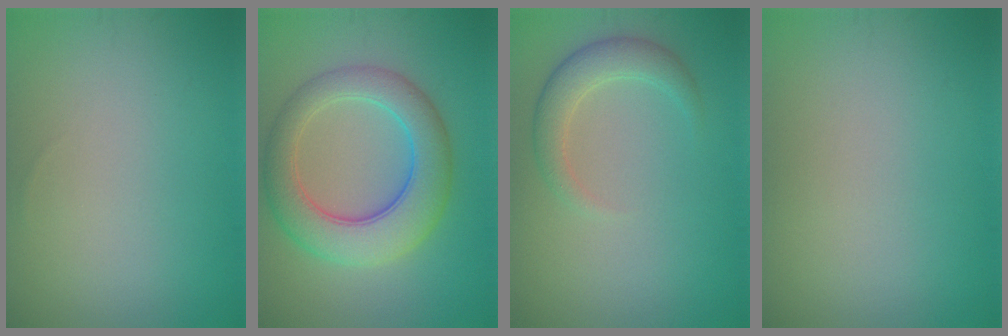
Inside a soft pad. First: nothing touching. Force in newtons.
{"total": 6.8, "press": 6.8, "slide": 0.4}
{"total": 2.8, "press": 2.8, "slide": 0.2}
{"total": 0.0}